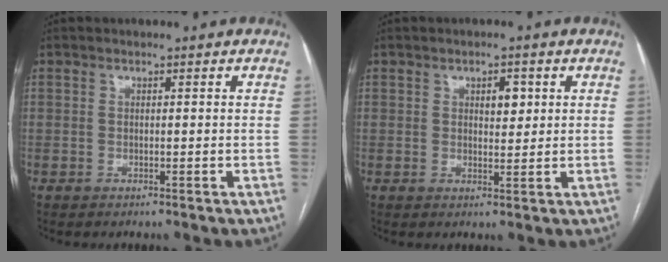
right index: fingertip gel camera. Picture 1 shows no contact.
{"total": 2.8, "force": [1.0, 1.3, 2.2], "torque": [-0.032, 0.000, 0.016]}